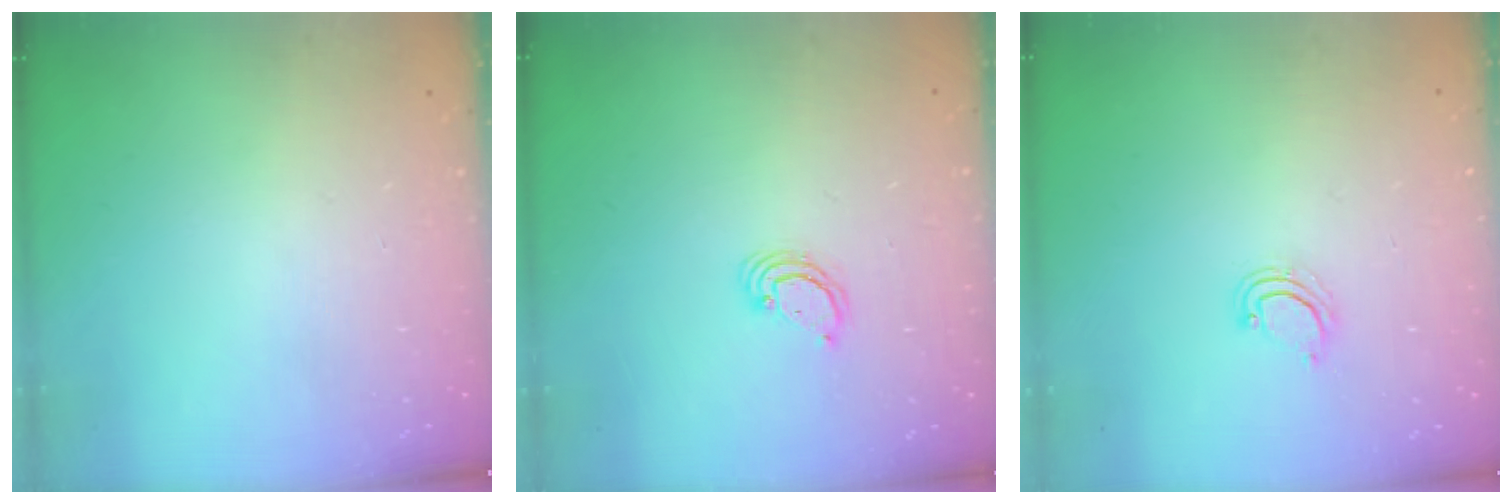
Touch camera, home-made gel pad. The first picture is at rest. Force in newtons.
{"total": 2.7, "press": 2.7, "slide": 0.2}
{"total": 2.2, "press": 2.2, "slide": 0.1}